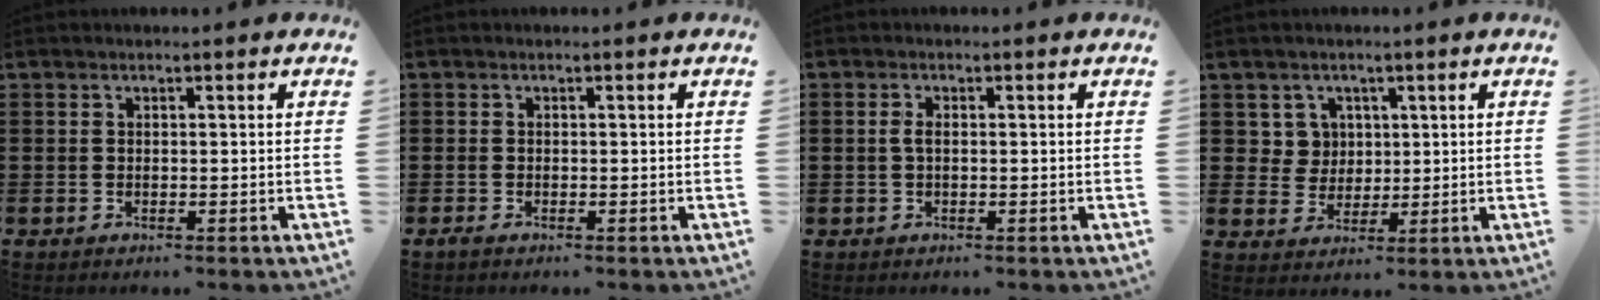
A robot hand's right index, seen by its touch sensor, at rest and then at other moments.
{"total": 0.5, "force": [-0.4, 0.1, 0.4], "torque": [-0.016, -0.007, -0.008]}
{"total": 1.6, "force": [-0.2, 0.6, 1.5], "torque": [-0.035, -0.002, -0.007]}
{"total": 4.3, "force": [1.5, 4.0, 0.7], "torque": [-0.028, 0.009, 0.027]}